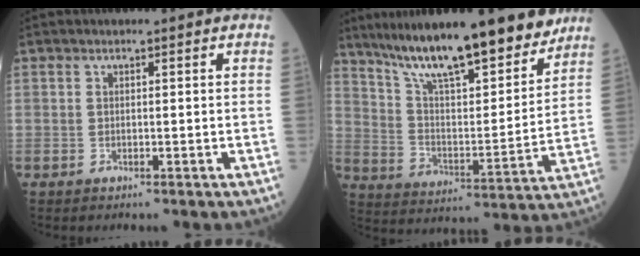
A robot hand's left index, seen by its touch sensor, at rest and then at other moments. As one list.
[{"total": 20.8, "force": [16.8, 3.5, 11.7], "torque": [-0.191, -0.009, 0.270]}]